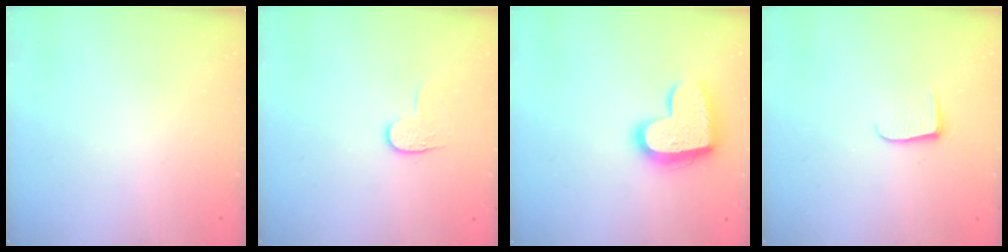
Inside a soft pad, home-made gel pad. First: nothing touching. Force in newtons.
{"total": 3.6, "press": 3.6, "slide": 0.4}
{"total": 16.3, "press": 16.3, "slide": 1.3}
{"total": 4.9, "press": 4.8, "slide": 0.6}